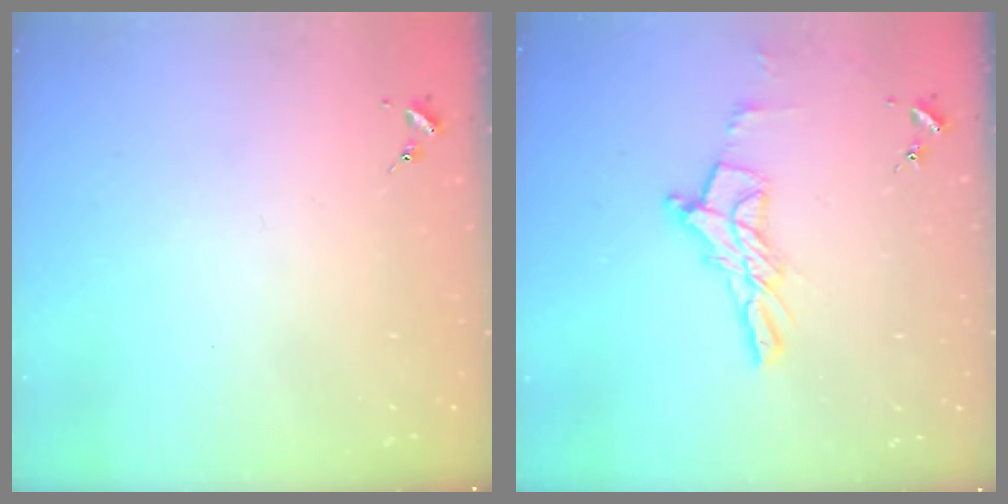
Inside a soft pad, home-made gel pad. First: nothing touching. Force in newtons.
{"total": 11.4, "press": 11.4, "slide": 0.9}